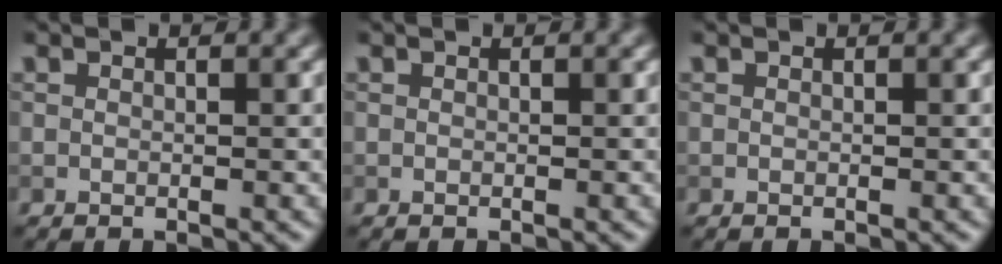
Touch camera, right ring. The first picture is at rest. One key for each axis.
{"total": 0.0}
{"total": 0.0}